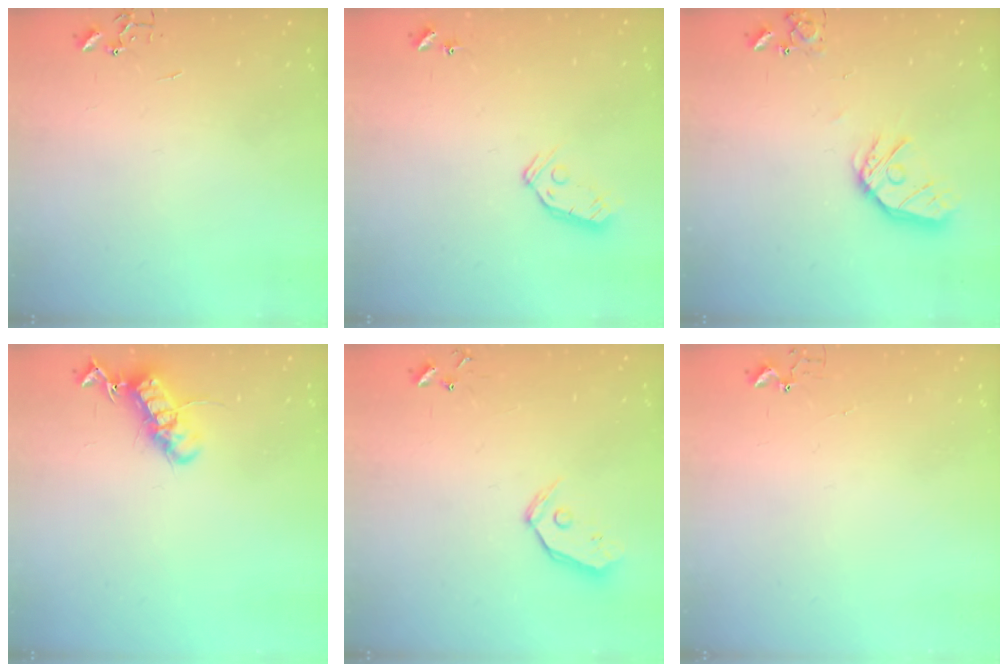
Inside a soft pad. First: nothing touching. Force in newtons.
{"total": 7.5, "press": 7.5, "slide": 0.4}
{"total": 14.1, "press": 14.0, "slide": 1.7}
{"total": 13.8, "press": 13.8, "slide": 0.7}
{"total": 7.7, "press": 7.6, "slide": 0.9}
{"total": 2.9, "press": 2.9, "slide": 0.3}